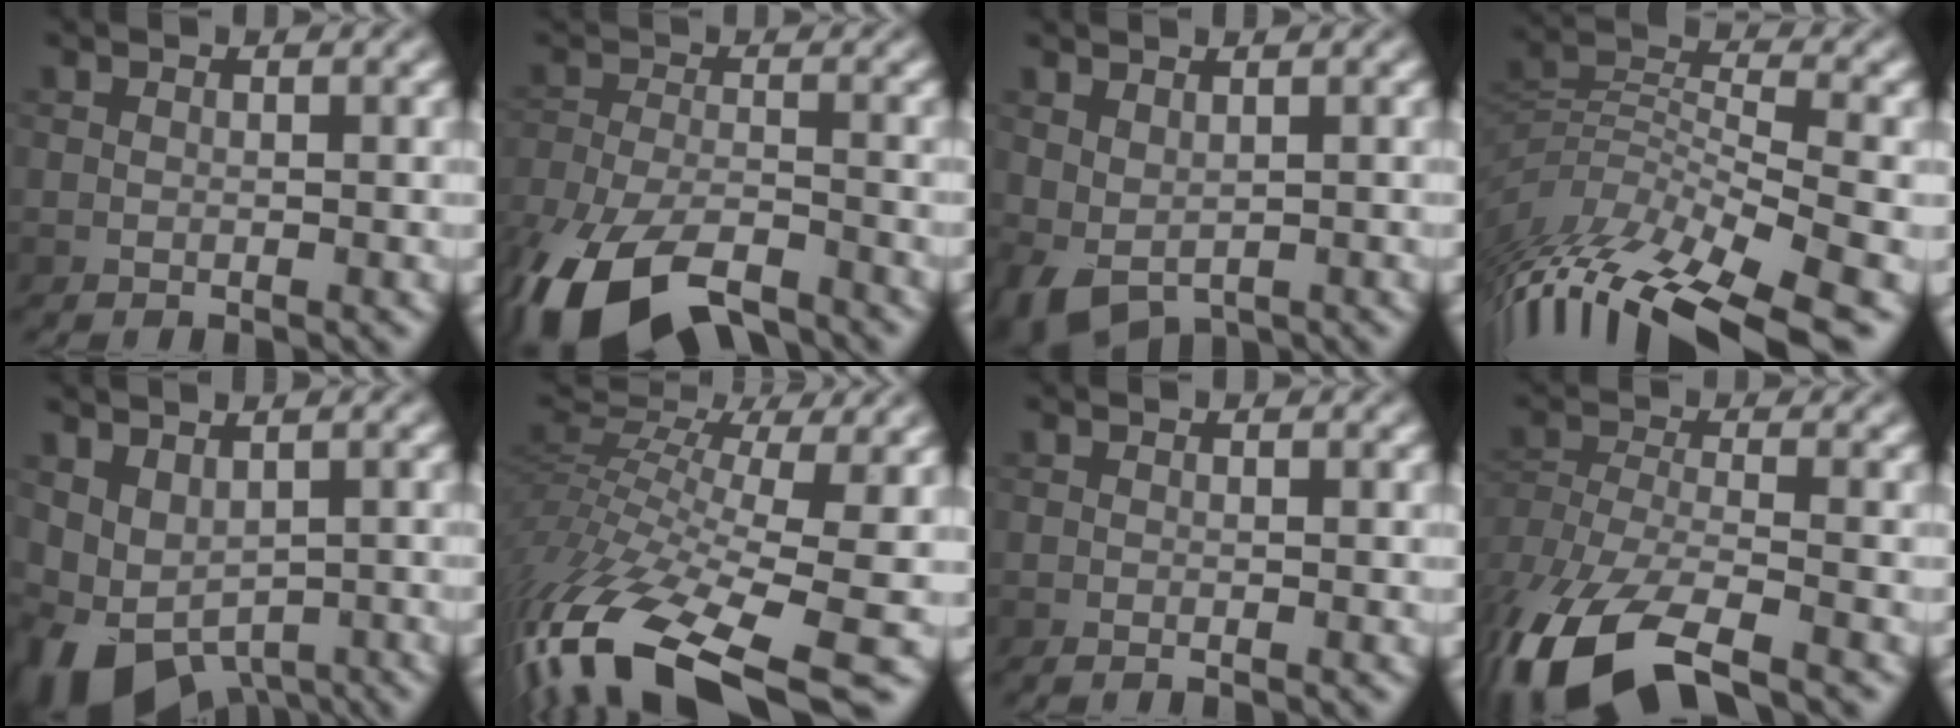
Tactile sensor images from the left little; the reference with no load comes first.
{"total": 11.1, "force": [-8.2, 4.2, 6.3], "torque": [-0.135, -0.028, -0.151]}
{"total": 3.0, "force": [0.0, 1.8, 2.3], "torque": [-0.053, -0.007, 0.006]}
{"total": 11.8, "force": [-6.8, 4.4, 8.6], "torque": [-0.177, 0.010, -0.116]}
{"total": 6.6, "force": [-2.0, 4.3, 4.6], "torque": [-0.075, -0.019, -0.021]}
{"total": 14.0, "force": [-6.2, 5.1, 11.5], "torque": [-0.261, 0.008, -0.100]}
{"total": 0.7, "force": [-0.6, 0.1, 0.4], "torque": [-0.001, -0.003, -0.013]}
{"total": 11.8, "force": [-7.9, 4.6, 7.5], "torque": [-0.173, -0.030, -0.144]}